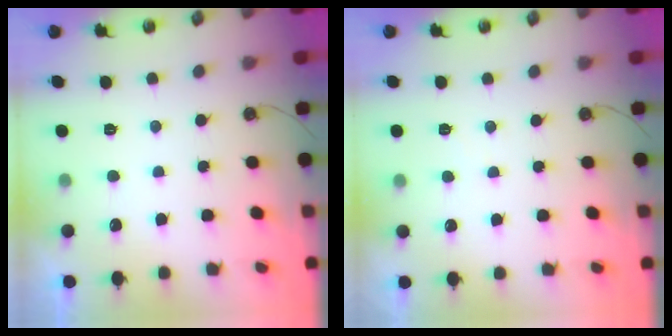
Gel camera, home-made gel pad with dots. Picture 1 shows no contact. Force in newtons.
{"total": 2.5, "press": 2.4, "slide": 0.4}